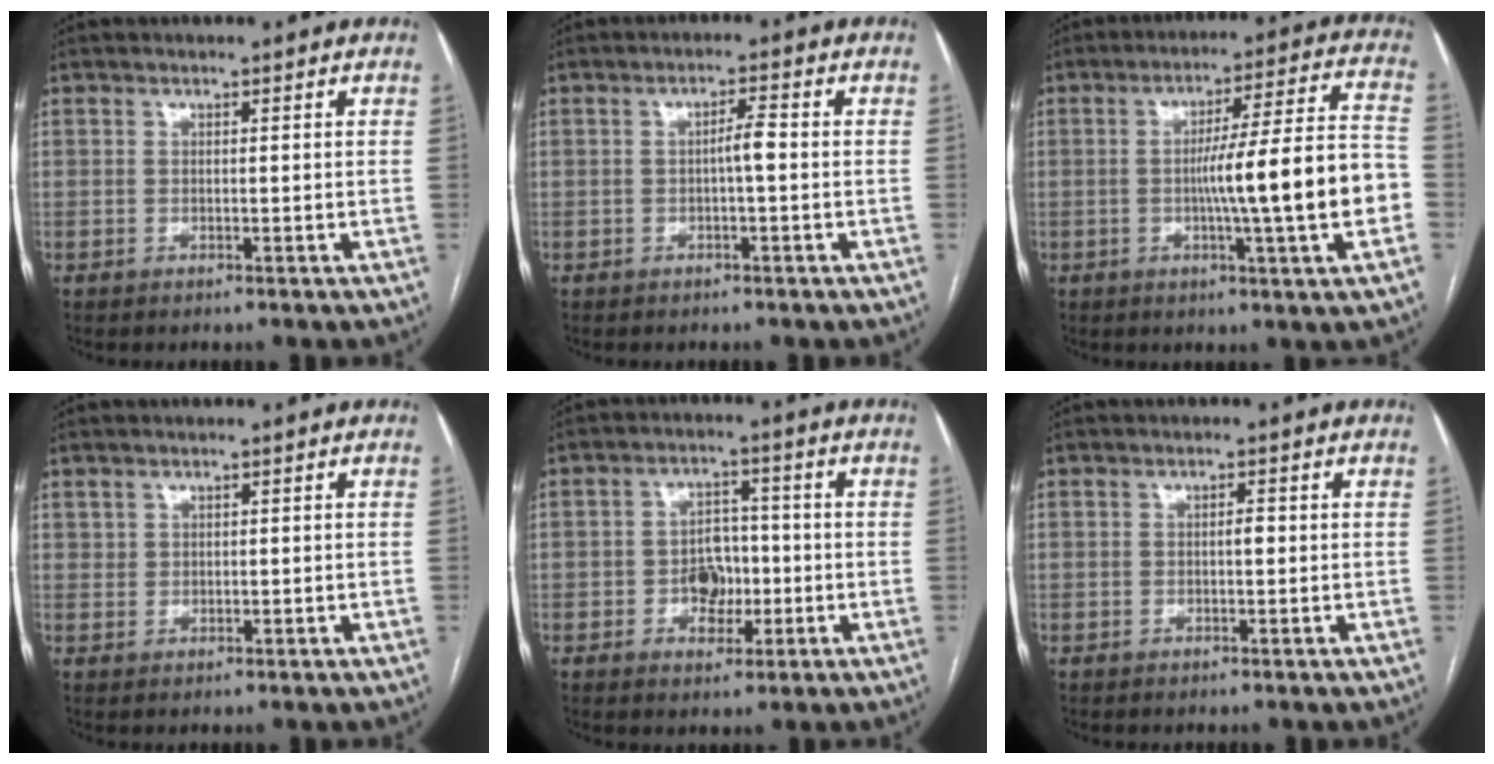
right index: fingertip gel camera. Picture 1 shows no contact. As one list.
[{"total": 2.6, "force": [-0.3, 0.2, 2.5], "torque": [-0.042, 0.004, -0.006]}, {"total": 15.7, "force": [-2.9, -0.5, 15.4], "torque": [-0.233, 0.011, -0.048]}, {"total": 1.1, "force": [0.6, 0.8, 0.3], "torque": [0.001, 0.003, 0.013]}, {"total": 5.6, "force": [-1.2, 4.1, 3.6], "torque": [-0.056, 0.014, -0.017]}, {"total": 1.1, "force": [0.0, 0.4, 1.1], "torque": [-0.016, 0.002, -0.001]}]